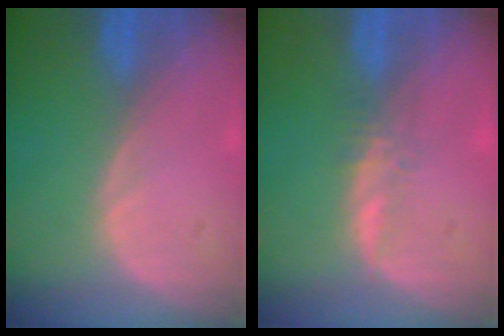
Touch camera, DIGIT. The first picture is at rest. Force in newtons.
{"total": 1.6, "press": 1.5, "slide": 0.5}